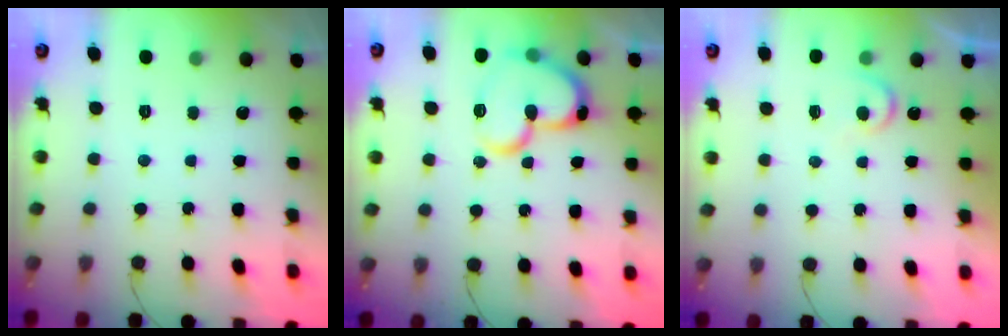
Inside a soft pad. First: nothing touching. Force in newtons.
{"total": 19.3, "press": 19.2, "slide": 1.7}
{"total": 4.9, "press": 4.9, "slide": 0.5}